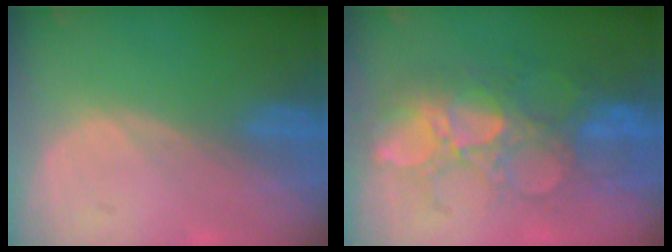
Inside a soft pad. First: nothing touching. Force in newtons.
{"total": 10.3, "press": 9.3, "slide": 4.4}